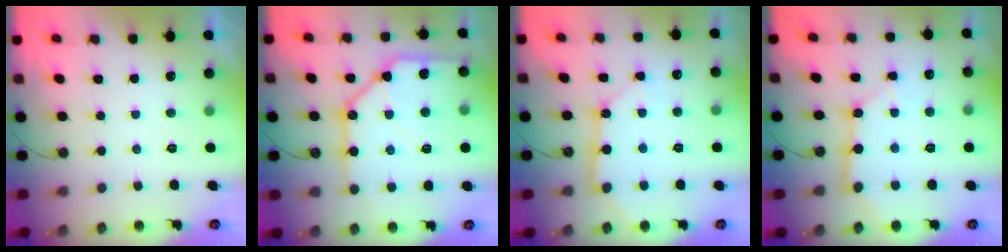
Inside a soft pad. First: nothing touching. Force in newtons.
{"total": 18.0, "press": 17.9, "slide": 1.5}
{"total": 11.3, "press": 11.2, "slide": 1.2}
{"total": 10.0, "press": 10.0, "slide": 1.0}